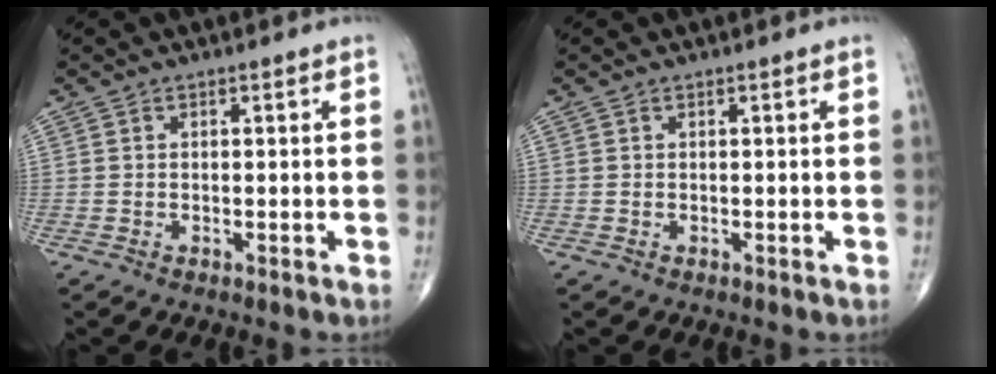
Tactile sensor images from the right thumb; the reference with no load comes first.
{"total": 0.0}